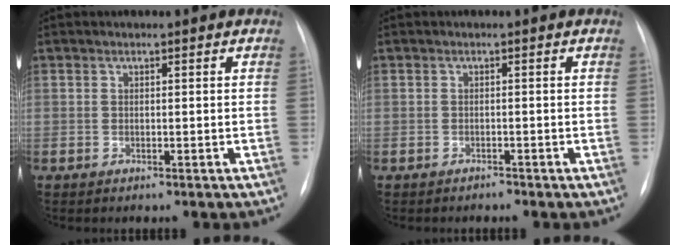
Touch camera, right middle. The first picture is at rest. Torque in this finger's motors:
{"motor_torque": [0.09, -0.08, -0.01, 0.01]}